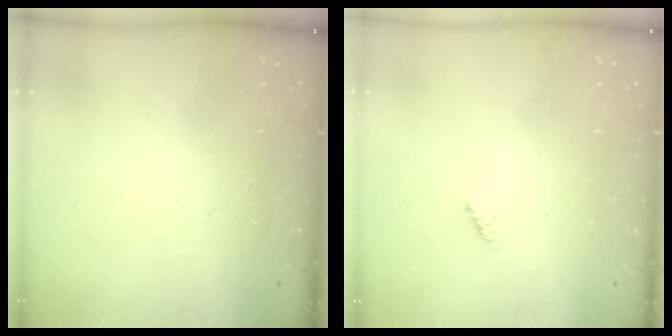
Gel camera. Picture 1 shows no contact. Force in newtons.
{"total": 1.5, "press": 1.4, "slide": 0.4}